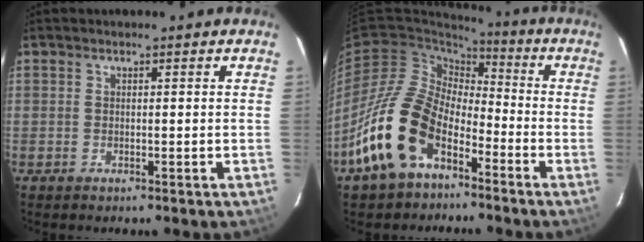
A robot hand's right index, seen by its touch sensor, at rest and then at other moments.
{"total": 17.2, "force": [-9.2, 10.2, 10.3], "torque": [-0.212, 0.010, -0.174]}